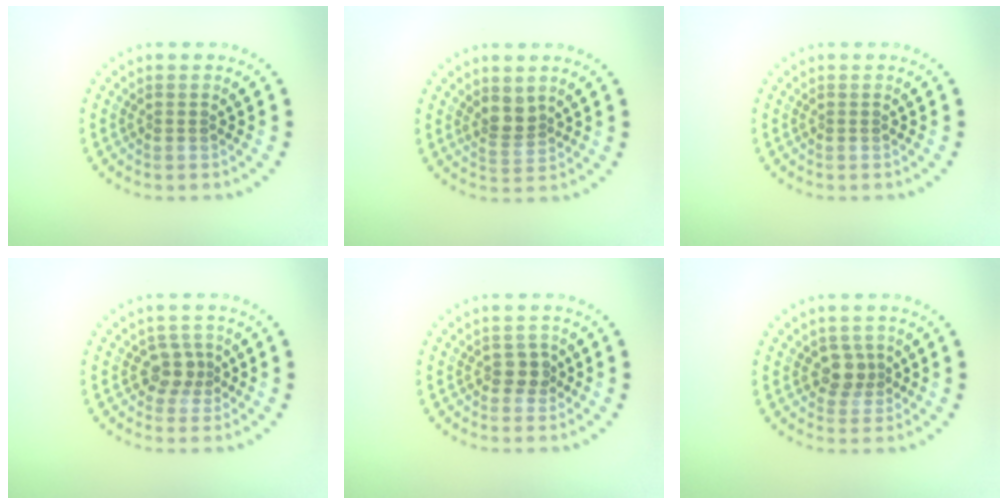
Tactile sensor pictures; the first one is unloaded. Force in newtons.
{"total": 1.9, "press": 1.4, "slide": 1.3}
{"total": 0.0}
{"total": 2.0, "press": 1.7, "slide": 1.1}
{"total": 1.4, "press": 1.3, "slide": 0.4}
{"total": 2.1, "press": 1.8, "slide": 1.0}